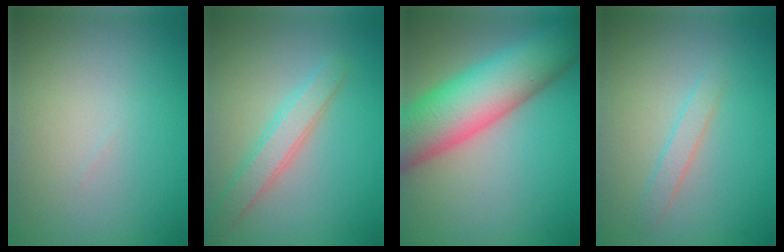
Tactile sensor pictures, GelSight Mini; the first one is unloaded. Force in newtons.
{"total": 2.8, "press": 2.8, "slide": 0.1}
{"total": 10.3, "press": 10.3, "slide": 0.6}
{"total": 1.3, "press": 1.3, "slide": 0.0}